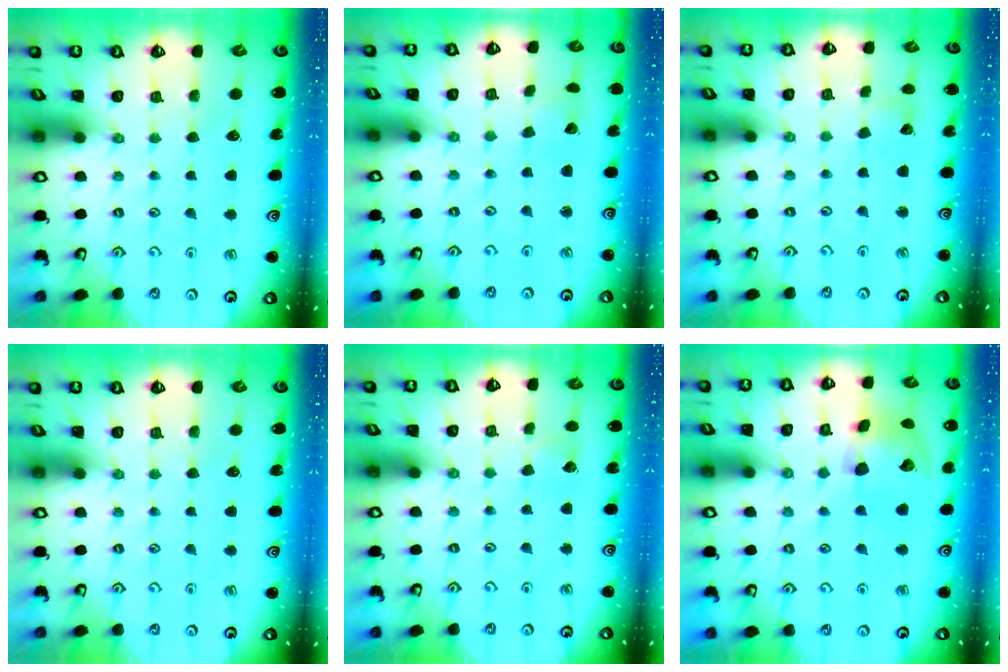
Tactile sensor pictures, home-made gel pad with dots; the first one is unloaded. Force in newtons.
{"total": 2.1, "press": 2.1, "slide": 0.2}
{"total": 2.9, "press": 2.9, "slide": 0.3}
{"total": 0.0}
{"total": 2.3, "press": 2.3, "slide": 0.1}
{"total": 13.4, "press": 13.3, "slide": 2.0}